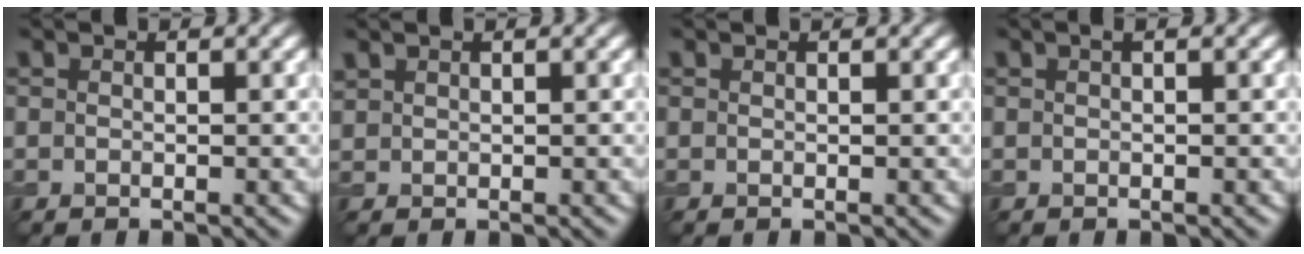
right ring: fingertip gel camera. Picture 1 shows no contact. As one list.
[{"total": 0.7, "force": [0.7, 0.3, 0.1], "torque": [-0.006, 0.001, 0.019]}, {"total": 0.5, "force": [0.5, 0.1, 0.2], "torque": [-0.003, 0.001, 0.004]}, {"total": 0.5, "force": [0.2, 0.1, 0.5], "torque": [-0.012, 0.006, 0.004]}]